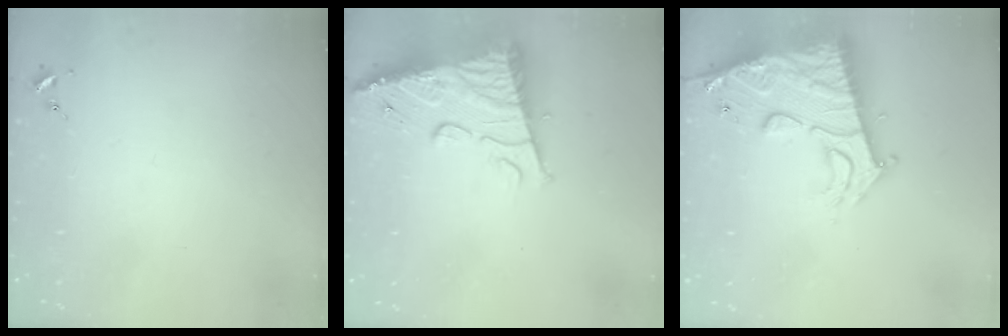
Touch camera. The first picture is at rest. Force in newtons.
{"total": 16.3, "press": 16.3, "slide": 1.7}
{"total": 18.9, "press": 18.8, "slide": 1.8}